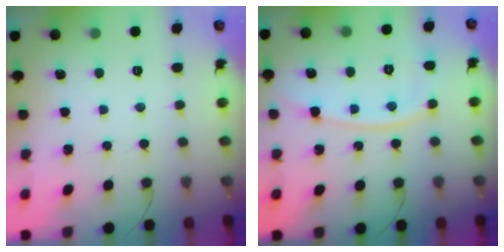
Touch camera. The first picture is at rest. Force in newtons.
{"total": 10.6, "press": 10.5, "slide": 1.2}